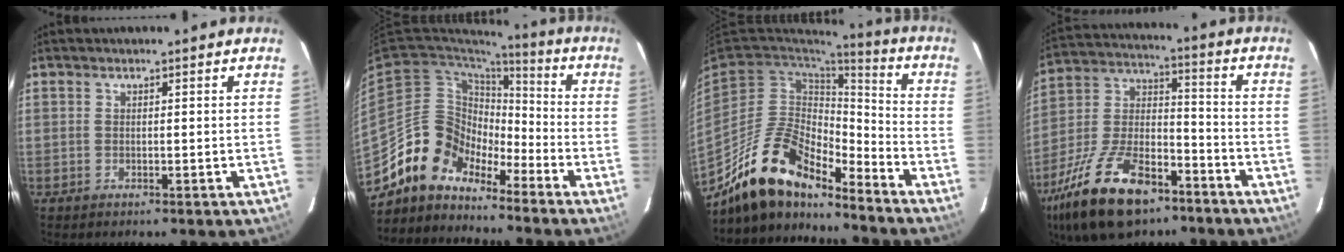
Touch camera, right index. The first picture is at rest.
{"total": 10.7, "force": [-9.0, 5.7, 1.6], "torque": [-0.035, 0.041, -0.186]}
{"total": 16.9, "force": [-13.9, 5.3, 8.0], "torque": [-0.156, 0.008, -0.261]}
{"total": 22.3, "force": [-13.8, 10.4, 14.1], "torque": [-0.293, -0.006, -0.239]}